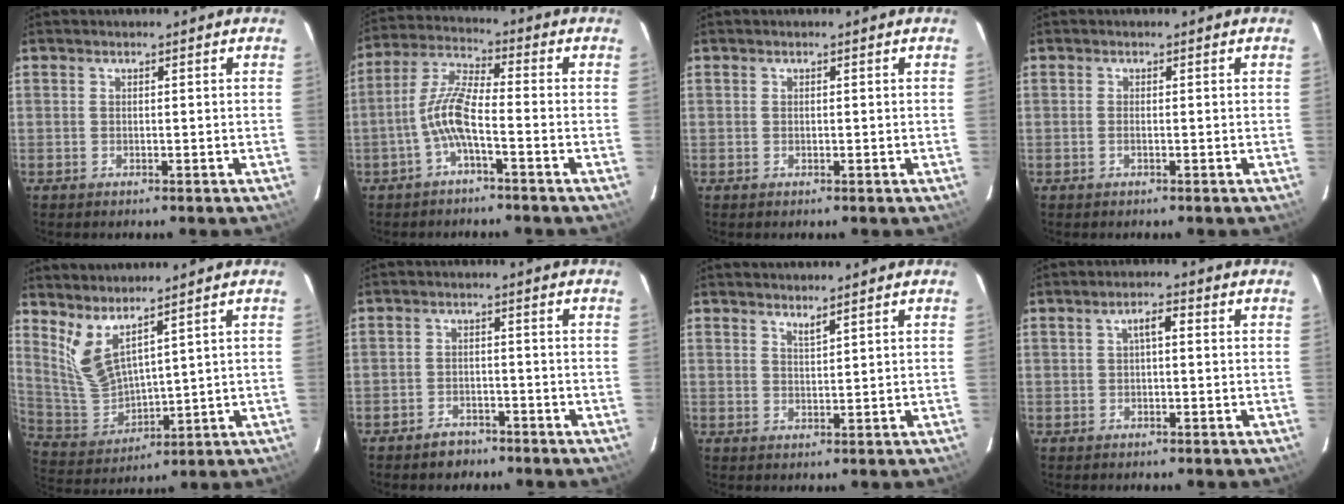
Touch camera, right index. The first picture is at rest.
{"total": 7.3, "force": [-3.0, 1.3, 6.5], "torque": [-0.149, 0.015, -0.060]}
{"total": 0.0}
{"total": 0.7, "force": [-0.3, 0.1, 0.7], "torque": [-0.015, 0.001, -0.006]}
{"total": 8.0, "force": [5.7, 2.2, 5.1], "torque": [-0.105, -0.016, 0.133]}
{"total": 4.3, "force": [-3.4, 2.4, 0.8], "torque": [-0.032, 0.013, -0.050]}
{"total": 1.7, "force": [1.5, -0.4, 0.7], "torque": [-0.014, -0.003, 0.025]}
{"total": 2.5, "force": [0.3, 0.5, 2.4], "torque": [-0.045, 0.011, 0.006]}